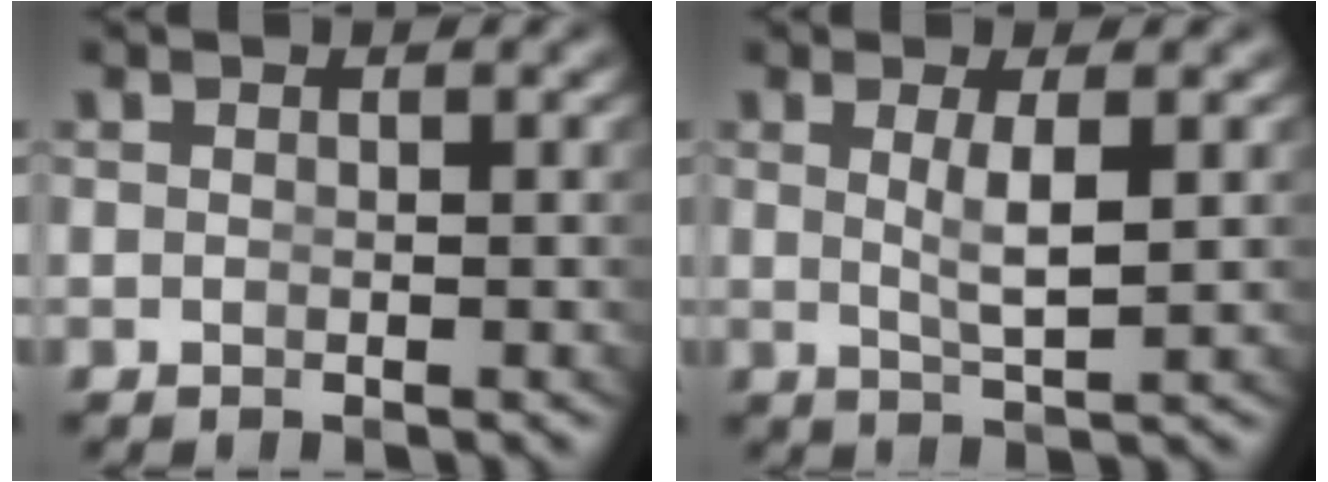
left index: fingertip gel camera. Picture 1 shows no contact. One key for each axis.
{"total": 2.6, "fx": 0.4, "fy": -0.4, "fz": 2.6, "tx": -0.049, "ty": -0.017, "tz": 0.020}